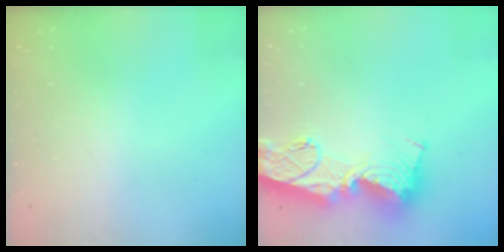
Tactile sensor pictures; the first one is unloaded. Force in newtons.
{"total": 19.6, "press": 19.5, "slide": 1.9}